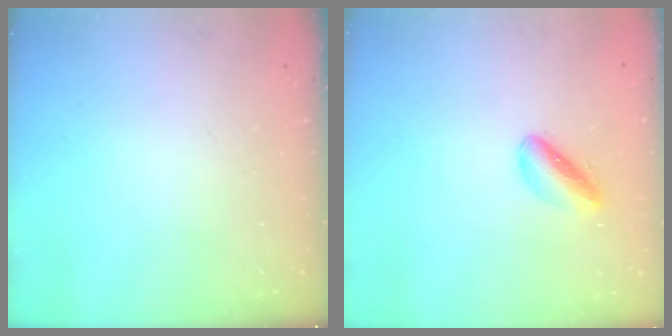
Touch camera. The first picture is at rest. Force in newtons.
{"total": 4.8, "press": 4.7, "slide": 0.9}